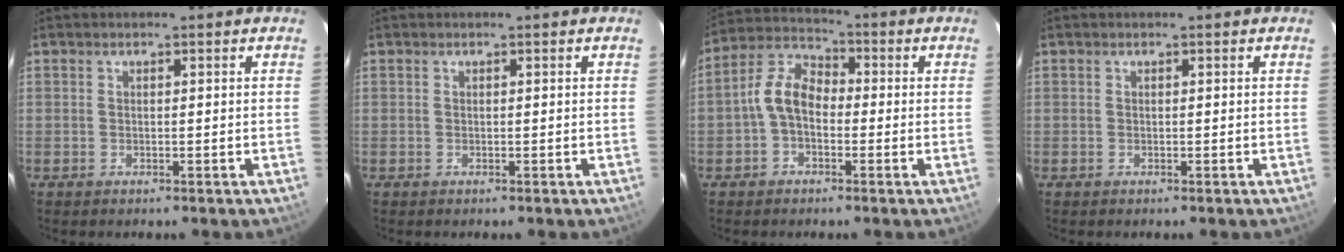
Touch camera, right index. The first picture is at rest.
{"total": 0.0}
{"total": 7.5, "force": [-1.4, 5.0, 5.3], "torque": [-0.112, 0.025, -0.033]}
{"total": 0.0}